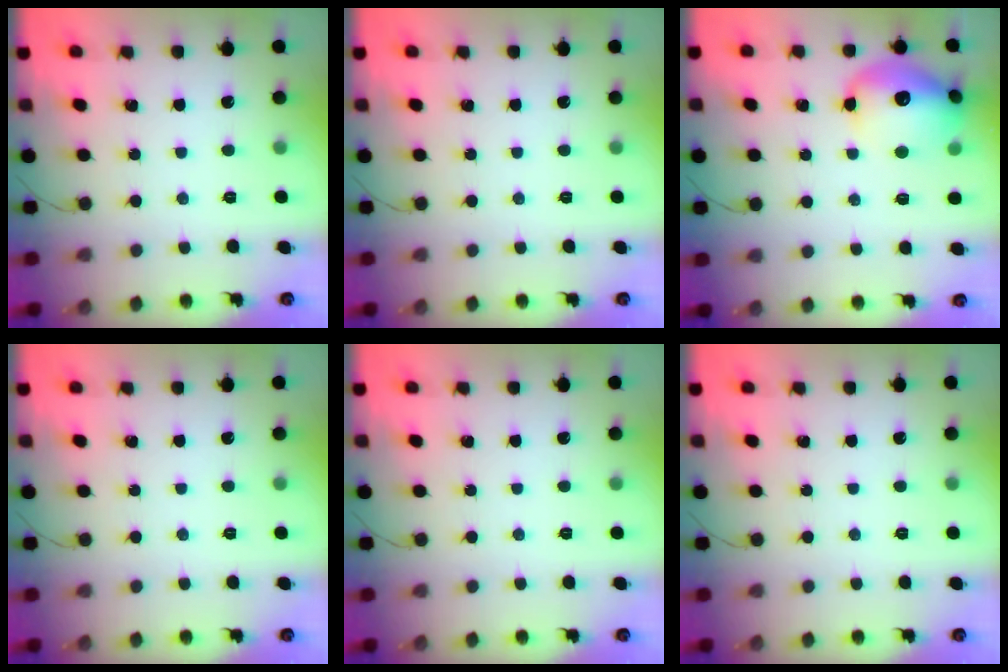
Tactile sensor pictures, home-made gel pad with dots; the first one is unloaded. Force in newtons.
{"total": 0.0}
{"total": 15.6, "press": 15.4, "slide": 2.2}
{"total": 0.0}
{"total": 0.0}
{"total": 0.0}